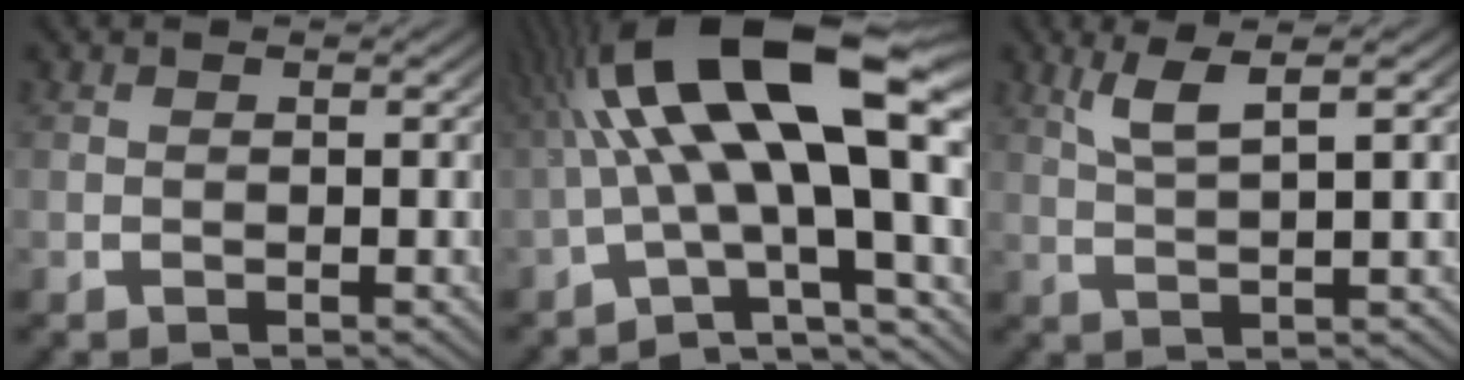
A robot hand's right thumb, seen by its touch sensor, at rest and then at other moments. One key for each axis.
{"total": 12.9, "fx": 0.5, "fy": 6.8, "fz": 11.0, "tx": -0.221, "ty": -0.026, "tz": 0.020}
{"total": 4.1, "fx": 2.3, "fy": 0.8, "fz": 3.2, "tx": -0.062, "ty": 0.007, "tz": 0.045}